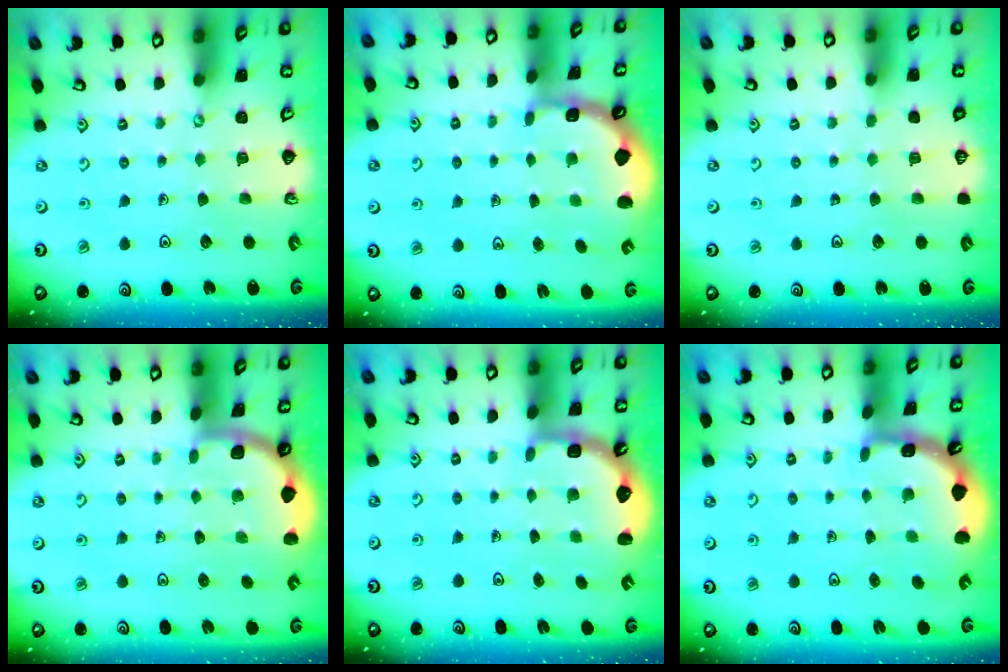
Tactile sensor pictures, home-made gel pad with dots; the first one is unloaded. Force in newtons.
{"total": 1.3, "press": 1.2, "slide": 0.4}
{"total": 0.0}
{"total": 1.8, "press": 1.8, "slide": 0.0}
{"total": 2.4, "press": 2.1, "slide": 1.3}
{"total": 3.1, "press": 3.1, "slide": 0.3}